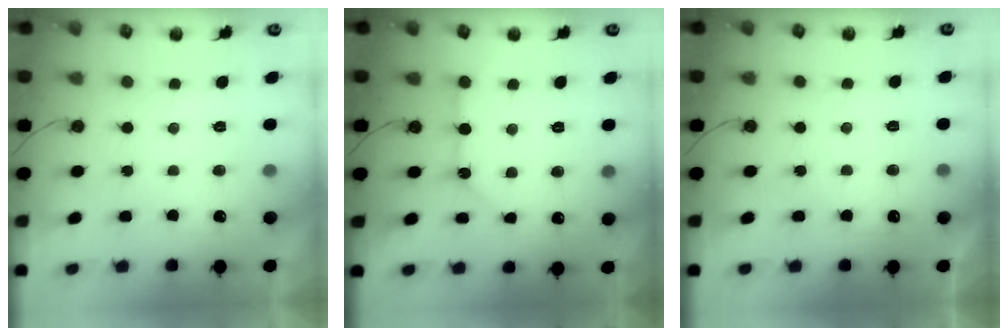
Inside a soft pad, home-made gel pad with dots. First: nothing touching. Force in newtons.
{"total": 6.7, "press": 6.7, "slide": 0.6}
{"total": 4.0, "press": 4.0, "slide": 0.8}